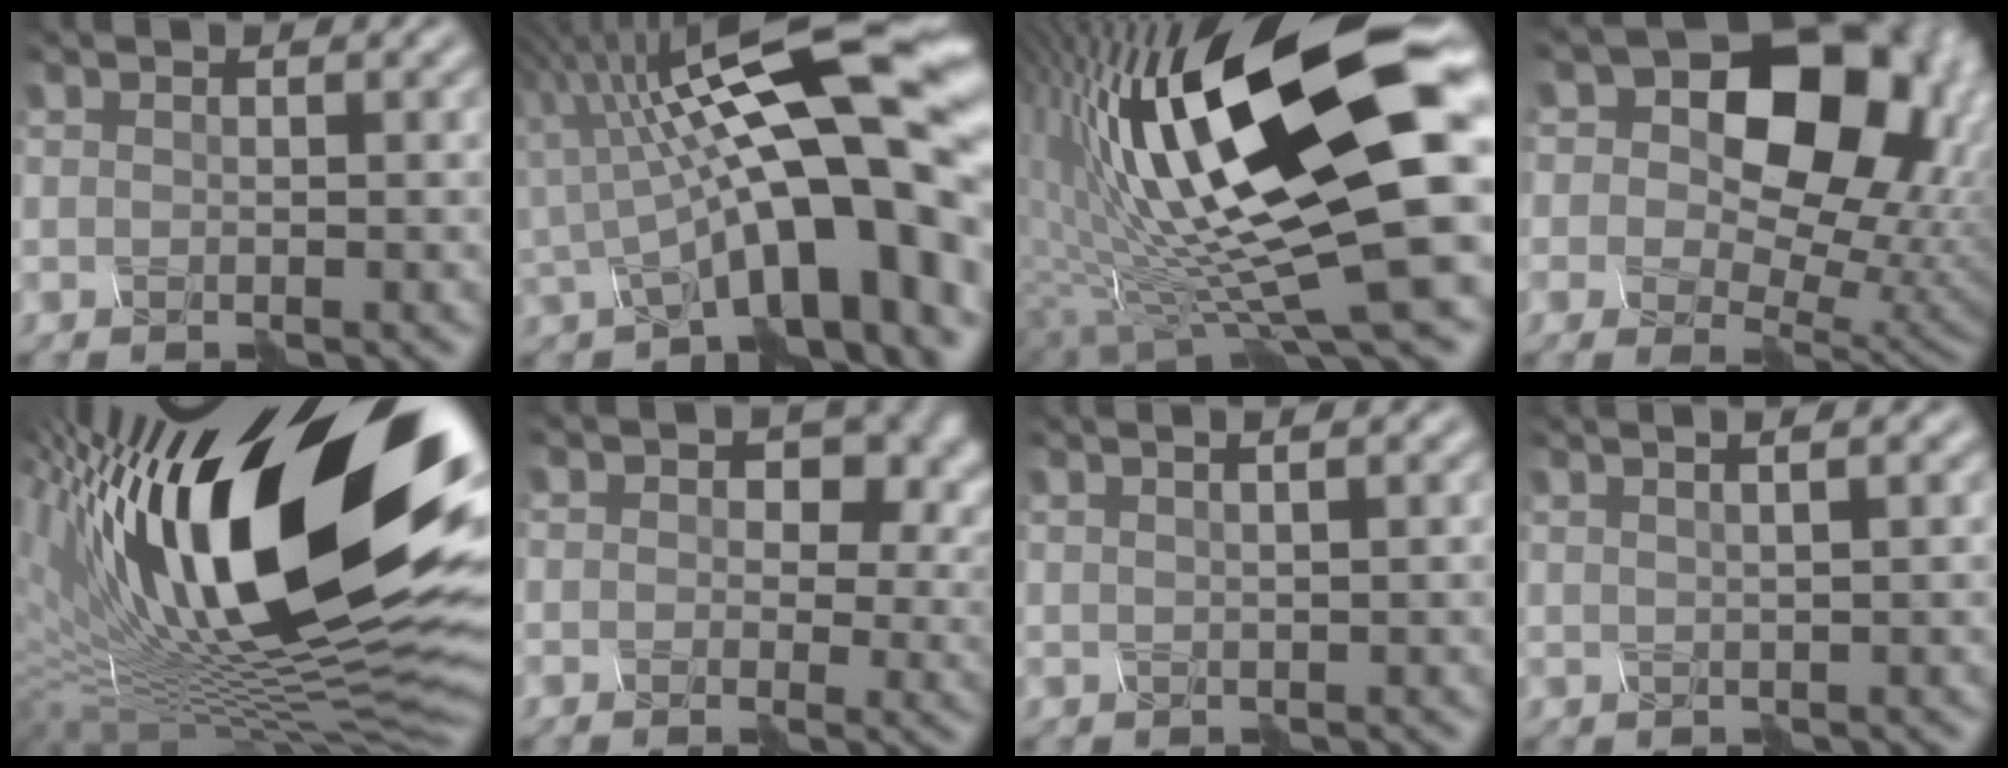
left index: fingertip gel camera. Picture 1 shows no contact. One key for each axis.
{"total": 13.9, "fx": -0.7, "fy": 3.9, "fz": 13.3, "tx": -0.188, "ty": 0.020, "tz": -0.002}
{"total": 18.2, "fx": 2.5, "fy": 5.2, "fz": 17.3, "tx": -0.288, "ty": -0.006, "tz": 0.060}
{"total": 14.0, "fx": 3.9, "fy": 9.5, "fz": 9.5, "tx": -0.118, "ty": 0.022, "tz": 0.066}
{"total": 20.9, "fx": 5.3, "fy": 8.3, "fz": 18.4, "tx": -0.322, "ty": 0.040, "tz": 0.094}
{"total": 5.9, "fx": 1.5, "fy": 4.1, "fz": 4.1, "tx": -0.053, "ty": -0.002, "tz": 0.032}
{"total": 4.0, "fx": 2.3, "fy": 1.9, "fz": 2.7, "tx": -0.013, "ty": 0.046, "tz": 0.006}
{"total": 4.4, "fx": 2.6, "fy": 1.9, "fz": 3.1, "tx": -0.020, "ty": 0.044, "tz": 0.014}